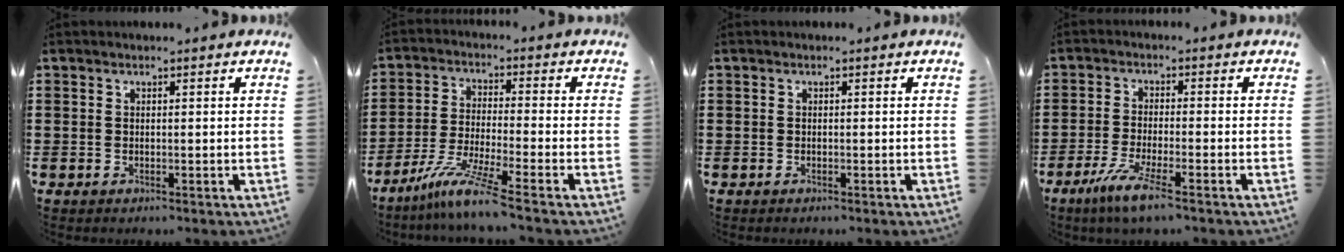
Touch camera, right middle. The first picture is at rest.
{"total": 7.7, "force": [-5.7, -0.1, 5.1], "torque": [-0.109, -0.016, -0.113]}
{"total": 0.0}
{"total": 5.5, "force": [-3.6, 0.2, 4.1], "torque": [-0.092, -0.014, -0.070]}